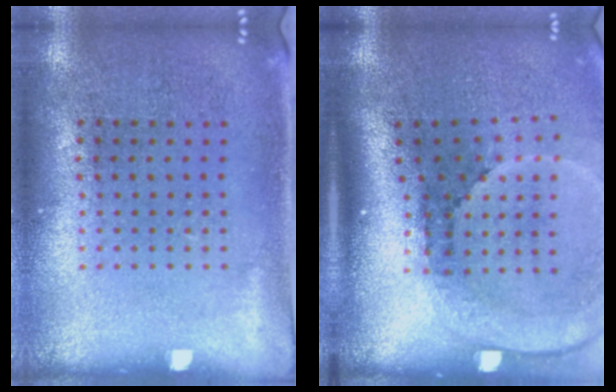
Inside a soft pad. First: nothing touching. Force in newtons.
{"total": 2.7, "press": 1.8, "slide": 2.0}